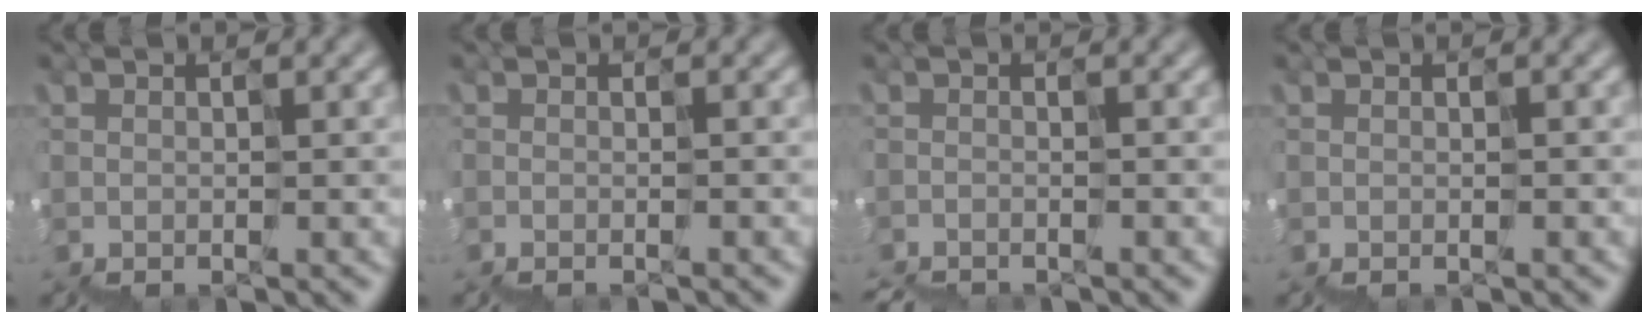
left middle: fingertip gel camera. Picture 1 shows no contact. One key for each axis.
{"total": 1.0, "fx": -1.0, "fy": 0.1, "fz": 0.1, "tx": 0.009, "ty": -0.008, "tz": -0.008}
{"total": 2.4, "fx": -2.4, "fy": 0.2, "fz": 0.0, "tx": 0.001, "ty": -0.009, "tz": -0.021}
{"total": 0.5, "fx": -0.4, "fy": 0.2, "fz": 0.3, "tx": 0.000, "ty": 0.001, "tz": 0.001}